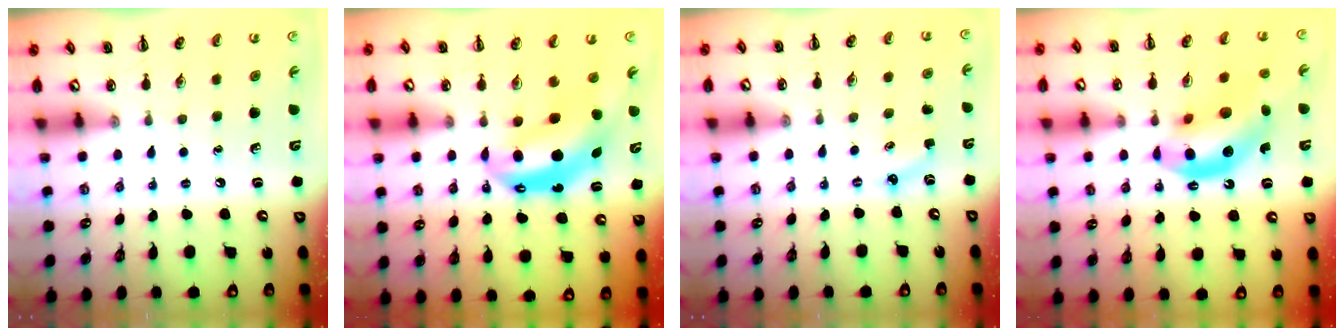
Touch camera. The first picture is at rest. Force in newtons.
{"total": 8.2, "press": 8.0, "slide": 1.9}
{"total": 2.9, "press": 2.7, "slide": 0.8}
{"total": 14.7, "press": 14.1, "slide": 4.0}